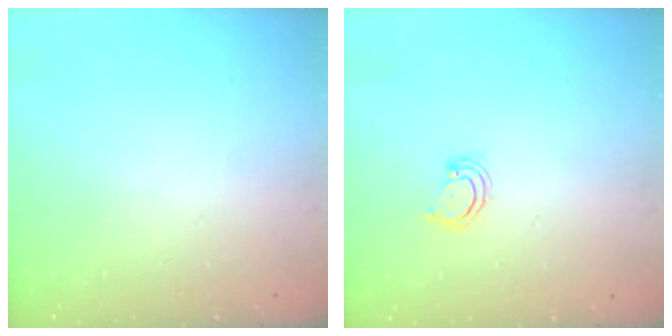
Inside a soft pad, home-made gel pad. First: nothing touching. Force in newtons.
{"total": 3.3, "press": 3.2, "slide": 0.4}